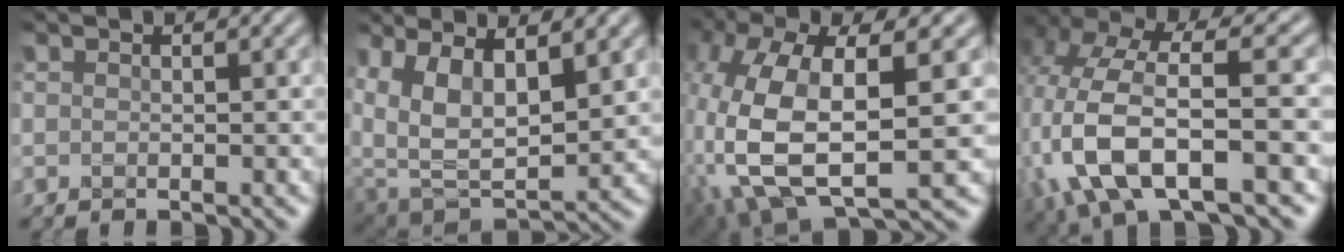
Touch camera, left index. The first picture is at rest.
{"total": 10.0, "force": [3.5, 5.6, 7.4], "torque": [-0.144, -0.009, 0.069]}
{"total": 11.9, "force": [0.2, 5.9, 10.3], "torque": [-0.230, -0.011, 0.012]}
{"total": 9.2, "force": [-2.8, 4.0, 7.8], "torque": [-0.169, 0.007, -0.057]}